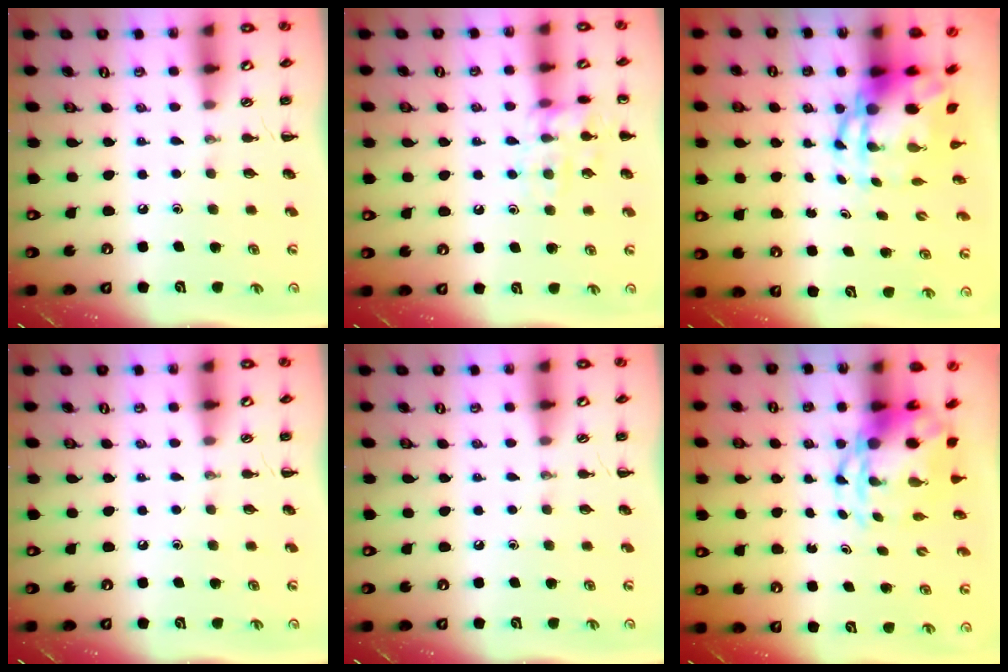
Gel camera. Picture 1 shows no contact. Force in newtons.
{"total": 11.3, "press": 11.2, "slide": 1.0}
{"total": 6.6, "press": 6.3, "slide": 2.1}
{"total": 0.0}
{"total": 0.0}
{"total": 6.3, "press": 6.0, "slide": 2.0}